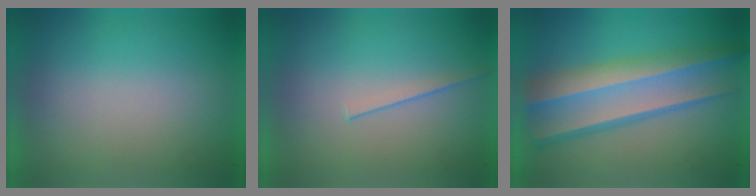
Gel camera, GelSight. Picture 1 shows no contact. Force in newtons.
{"total": 1.1}
{"total": 6.6}